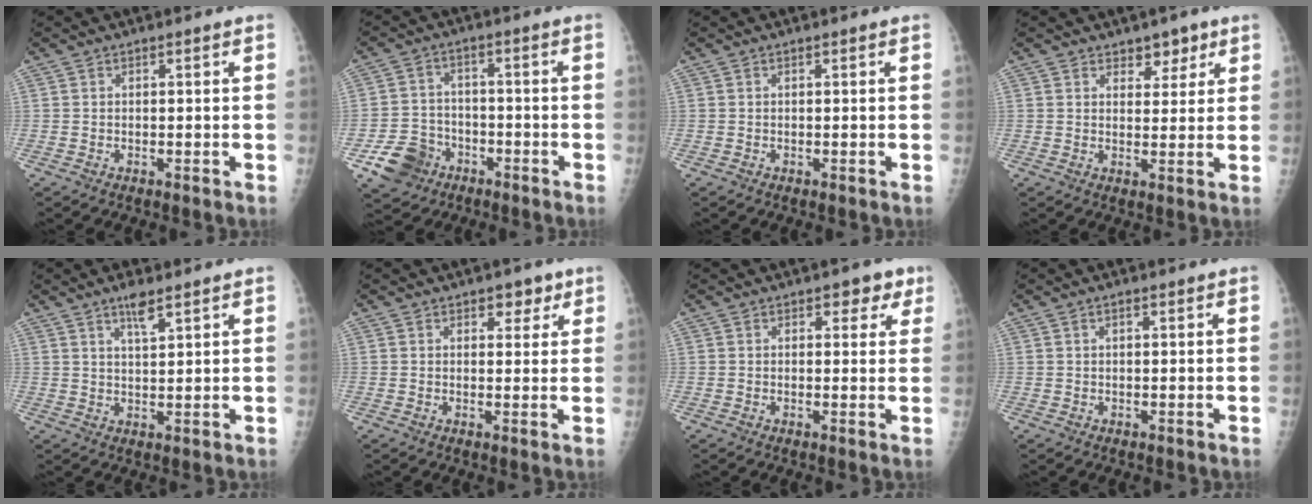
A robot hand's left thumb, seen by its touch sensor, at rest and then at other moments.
{"total": 8.5, "force": [-4.5, 6.8, 2.6], "torque": [-0.031, 0.027, -0.076]}
{"total": 0.0}
{"total": 4.3, "force": [2.8, 2.6, 1.7], "torque": [0.007, -0.016, 0.041]}
{"total": 4.2, "force": [2.8, 1.0, 3.0], "torque": [-0.048, -0.016, 0.052]}
{"total": 3.7, "force": [2.2, 2.3, 1.9], "torque": [0.004, -0.009, 0.026]}
{"total": 3.7, "force": [2.1, 2.3, 2.0], "torque": [0.007, -0.005, 0.019]}
{"total": 0.8, "force": [0.3, 0.3, 0.6], "torque": [-0.007, 0.001, 0.006]}